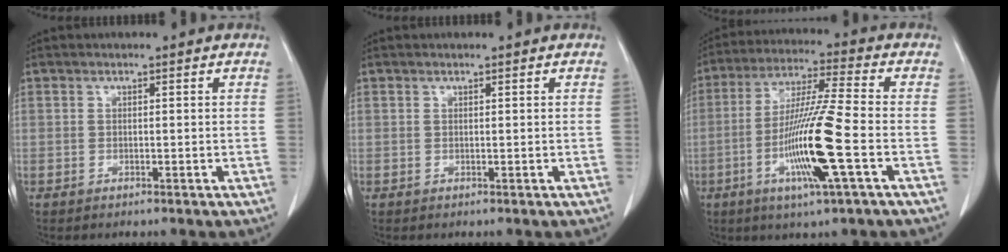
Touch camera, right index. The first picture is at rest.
{"total": 0.0}
{"total": 13.7, "force": [-4.2, -0.5, 13.0], "torque": [-0.259, -0.013, -0.083]}